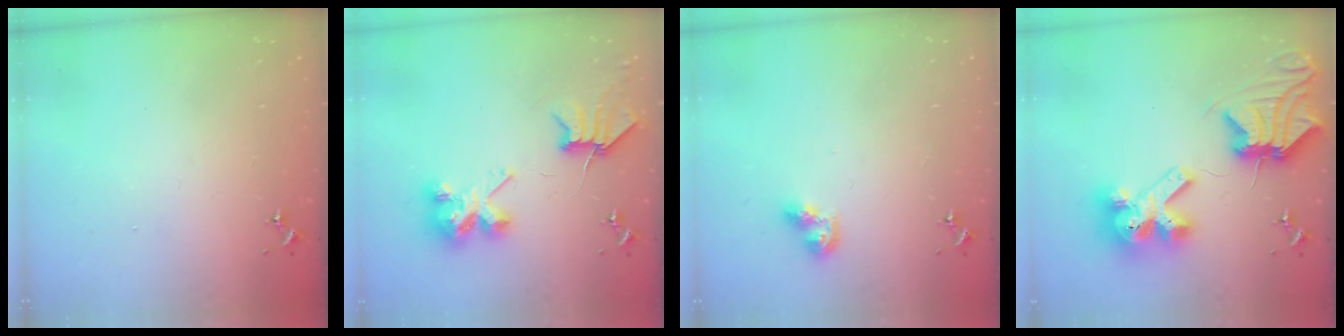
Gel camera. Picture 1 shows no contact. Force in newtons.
{"total": 8.1, "press": 8.0, "slide": 1.3}
{"total": 8.2, "press": 8.2, "slide": 0.8}
{"total": 15.9, "press": 15.8, "slide": 1.7}